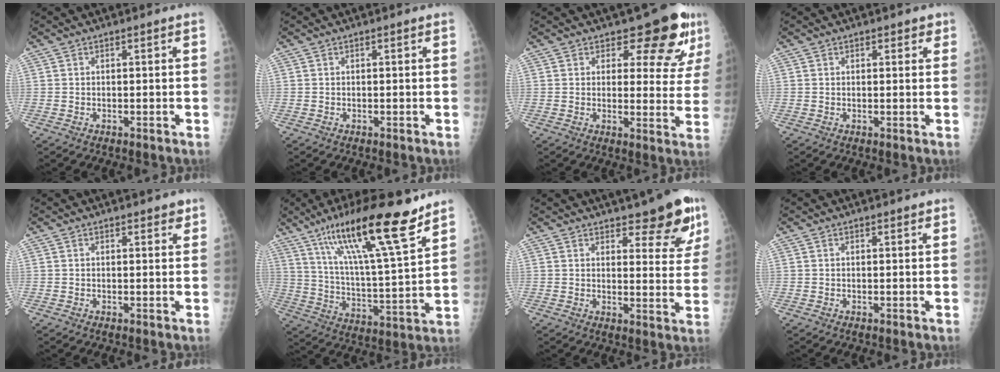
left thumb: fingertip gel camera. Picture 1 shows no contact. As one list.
[{"total": 0.0}, {"total": 10.4, "force": [8.2, 4.6, 4.5], "torque": [-0.018, -0.058, 0.086]}, {"total": 1.7, "force": [1.1, 1.1, 0.7], "torque": [0.011, -0.003, 0.009]}, {"total": 1.9, "force": [1.4, 0.8, 1.0], "torque": [0.001, -0.006, 0.014]}, {"total": 21.6, "force": [14.2, 3.0, 16.0], "torque": [-0.257, -0.058, 0.242]}, {"total": 11.0, "force": [7.4, 3.7, 7.2], "torque": [-0.052, -0.046, 0.094]}, {"total": 0.9, "force": [0.7, 0.3, 0.5], "torque": [-0.005, -0.003, 0.009]}]